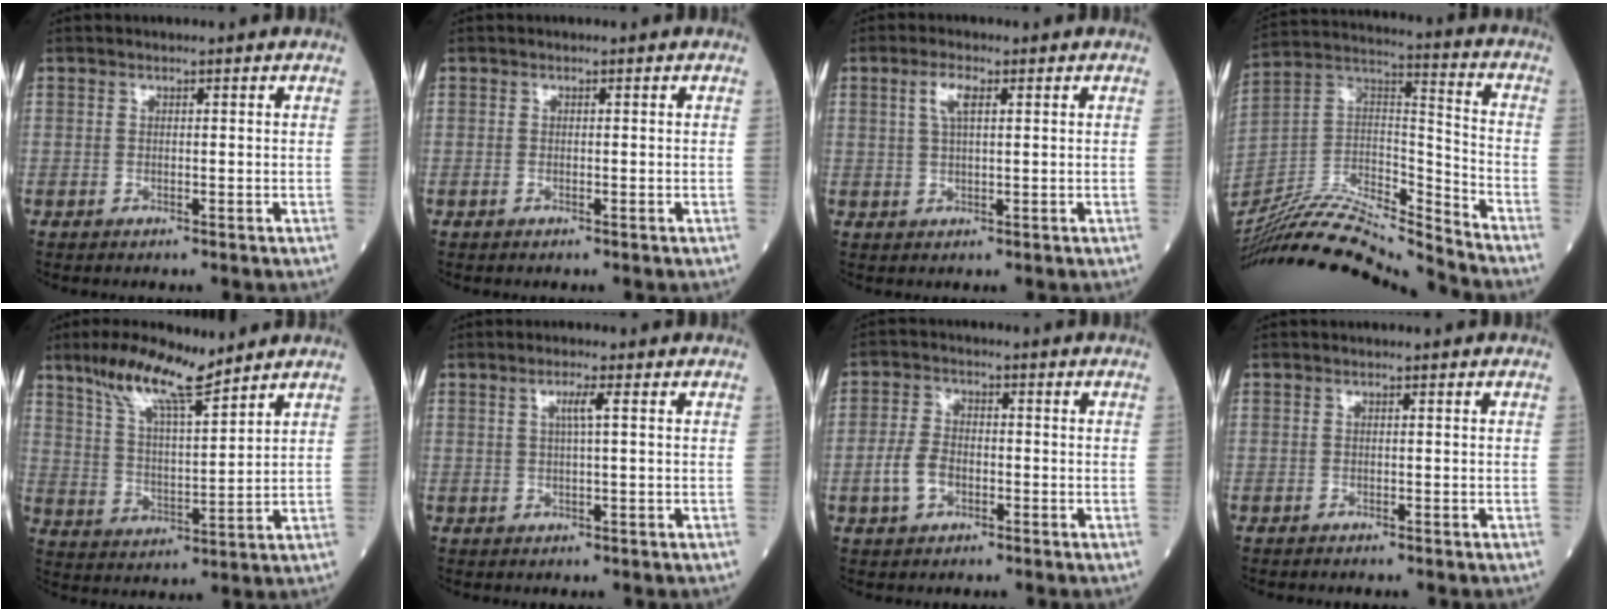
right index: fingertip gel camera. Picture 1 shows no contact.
{"total": 0.0}
{"total": 3.4, "force": [1.3, 0.9, 3.0], "torque": [-0.063, 0.006, 0.027]}
{"total": 22.7, "force": [-21.5, 0.8, 7.2], "torque": [-0.158, 0.018, -0.374]}
{"total": 10.7, "force": [8.1, 1.6, 6.8], "torque": [-0.132, 0.003, 0.151]}
{"total": 2.2, "force": [0.6, -0.3, 2.1], "torque": [-0.042, 0.001, 0.010]}
{"total": 4.9, "force": [-1.7, 3.1, 3.4], "torque": [-0.082, 0.008, -0.034]}
{"total": 0.6, "force": [-0.5, 0.1, 0.2], "torque": [-0.004, -0.001, -0.010]}